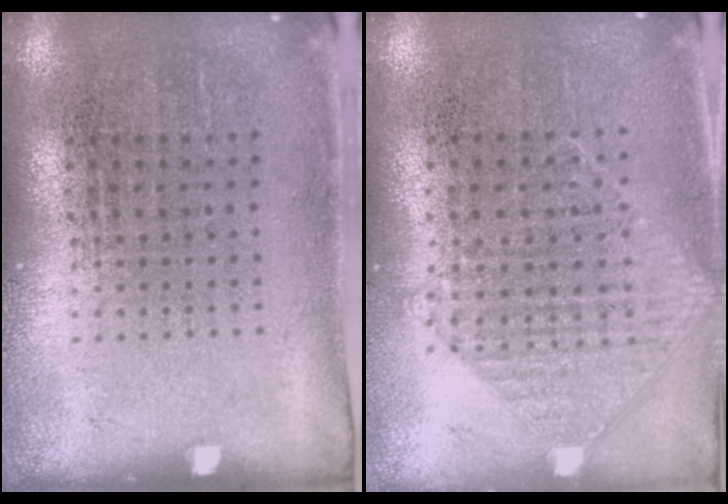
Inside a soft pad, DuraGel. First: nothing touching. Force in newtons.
{"total": 0.8, "press": 0.7, "slide": 0.2}